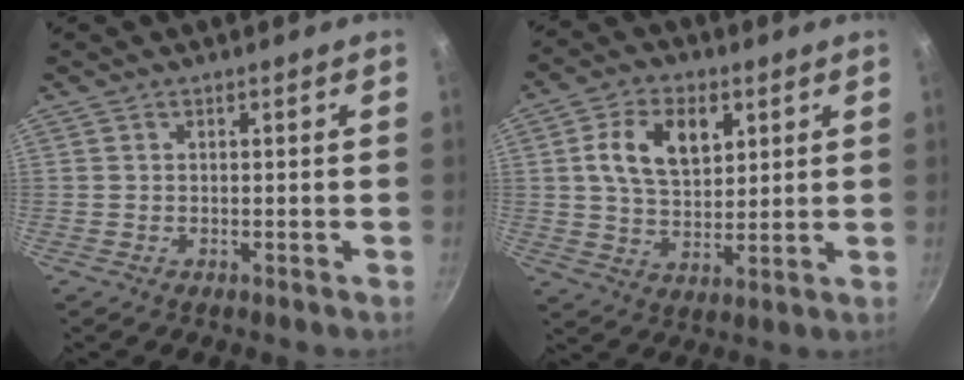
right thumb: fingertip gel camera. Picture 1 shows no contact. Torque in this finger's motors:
{"motor_torque": [-0.02, 0.25, 0.65, 0.15, 0.10]}